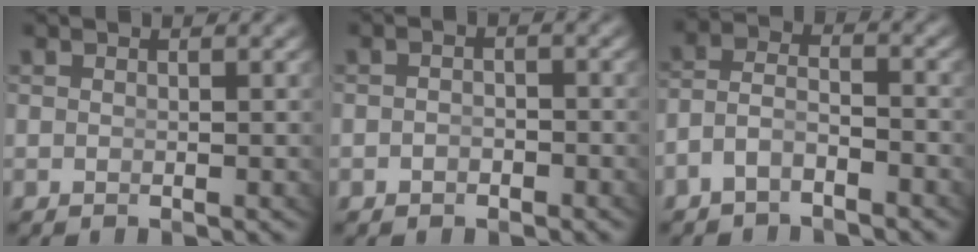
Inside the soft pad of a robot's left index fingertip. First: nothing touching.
{"total": 1.2, "force": [-1.1, 0.5, 0.4], "torque": [-0.005, -0.009, -0.016]}
{"total": 4.1, "force": [-2.5, 2.7, 1.9], "torque": [-0.050, -0.022, -0.039]}